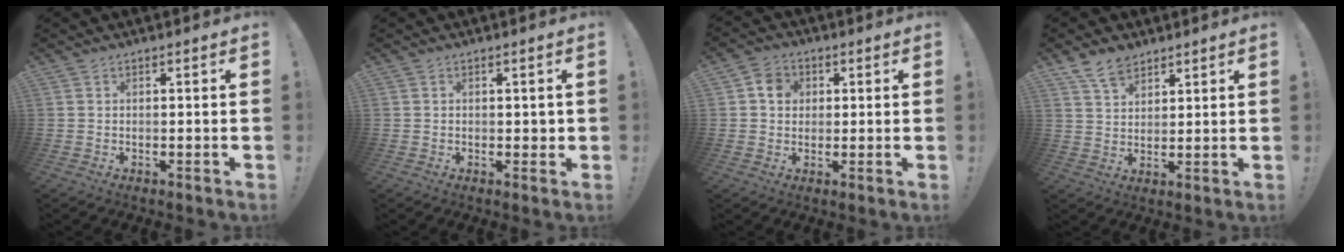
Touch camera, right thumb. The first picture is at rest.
{"total": 1.4, "force": [0.1, 1.3, 0.7], "torque": [-0.005, 0.003, 0.000]}
{"total": 6.2, "force": [1.6, 5.4, 2.6], "torque": [-0.038, 0.006, 0.031]}
{"total": 7.4, "force": [5.6, 4.0, 2.8], "torque": [-0.058, -0.024, 0.109]}